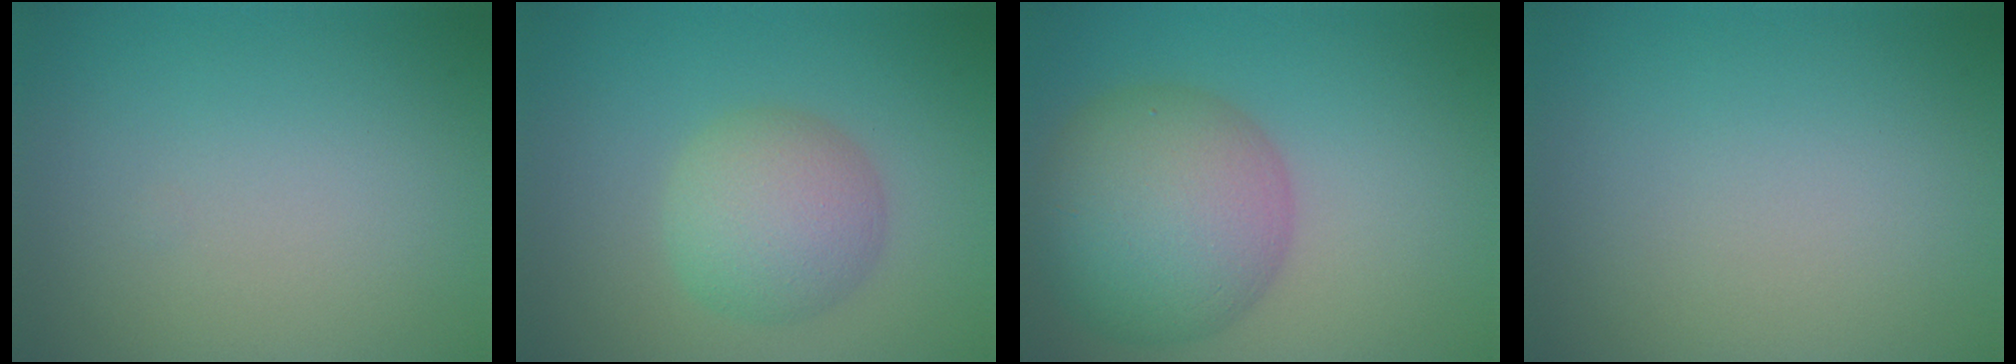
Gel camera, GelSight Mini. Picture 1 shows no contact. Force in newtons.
{"total": 5.0, "press": 5.0, "slide": 0.2}
{"total": 9.3, "press": 9.3, "slide": 0.4}
{"total": 0.0}